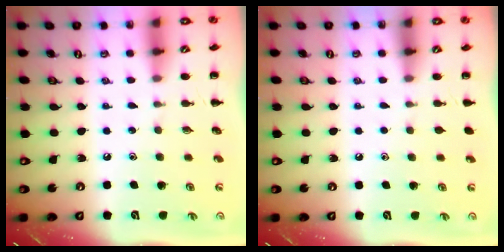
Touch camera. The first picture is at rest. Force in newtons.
{"total": 0.6, "press": 0.6, "slide": 0.1}